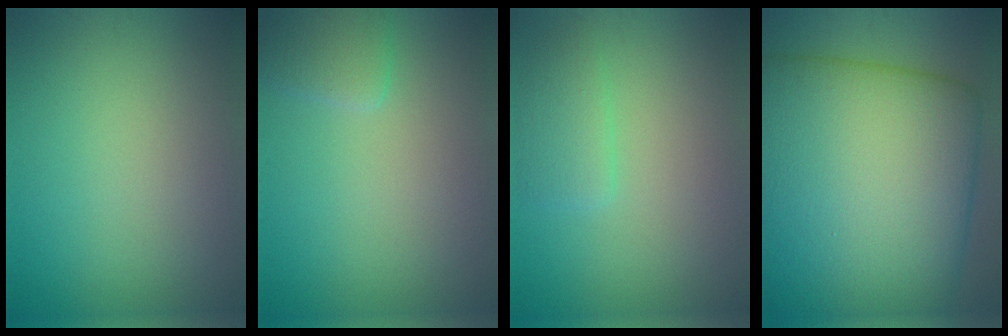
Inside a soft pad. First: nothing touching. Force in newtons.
{"total": 1.8, "press": 1.8, "slide": 0.2}
{"total": 2.1, "press": 2.1, "slide": 0.2}
{"total": 20.0, "press": 20.0, "slide": 0.3}